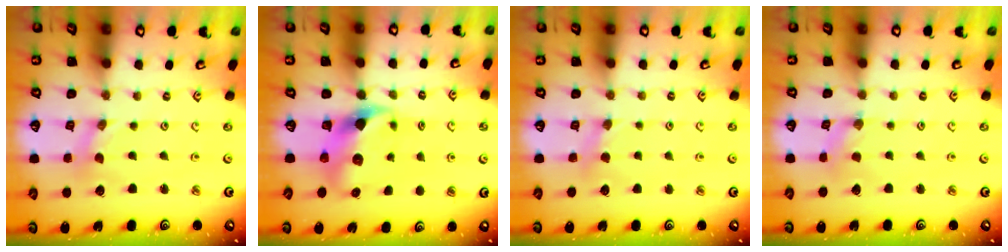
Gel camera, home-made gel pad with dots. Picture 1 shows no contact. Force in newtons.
{"total": 8.4, "press": 8.2, "slide": 1.6}
{"total": 3.6, "press": 3.6, "slide": 0.5}
{"total": 1.4, "press": 1.3, "slide": 0.3}